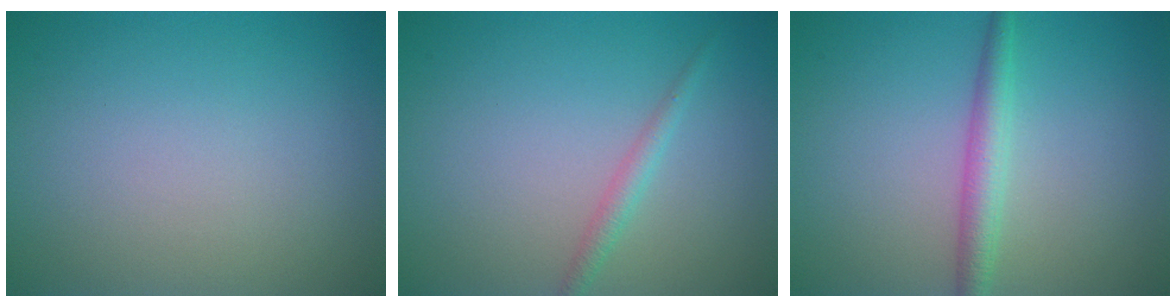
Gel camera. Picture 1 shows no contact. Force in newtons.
{"total": 1.4, "press": 1.4, "slide": 0.0}
{"total": 2.5, "press": 2.5, "slide": 0.0}